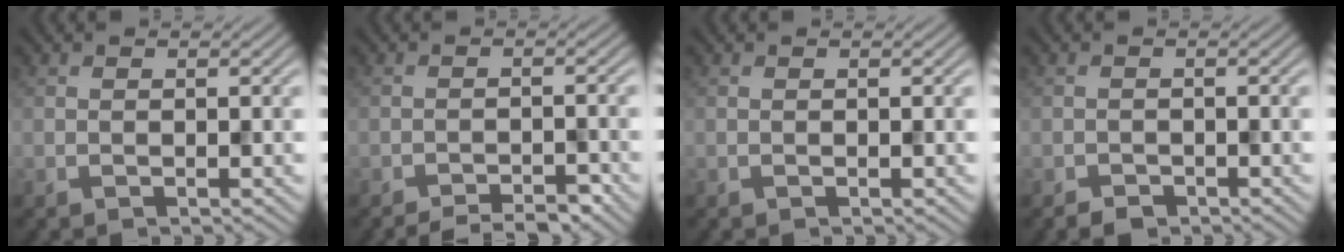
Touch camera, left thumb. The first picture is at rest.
{"total": 4.2, "force": [-3.7, 0.7, 1.9], "torque": [-0.033, 0.006, -0.056]}
{"total": 0.0}
{"total": 1.2, "force": [-1.0, 0.6, 0.3], "torque": [-0.003, -0.002, -0.020]}